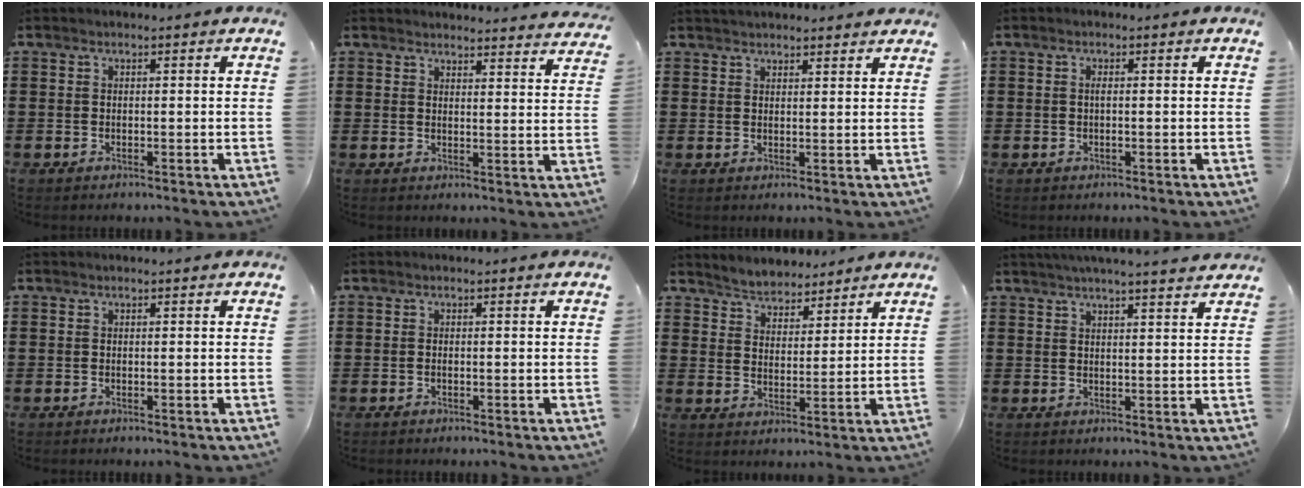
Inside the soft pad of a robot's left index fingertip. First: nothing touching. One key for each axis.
{"total": 3.3, "fx": 3.3, "fy": -0.1, "fz": 0.0, "tx": -0.003, "ty": -0.020, "tz": 0.060}
{"total": 2.1, "fx": 2.0, "fy": 0.2, "fz": 0.0, "tx": -0.006, "ty": -0.001, "tz": 0.040}
{"total": 0.7, "fx": 0.0, "fy": 0.2, "fz": 0.7, "tx": -0.016, "ty": -0.004, "tz": 0.001}
{"total": 0.0}
{"total": 0.0}
{"total": 4.1, "fx": 4.0, "fy": 0.8, "fz": -0.6, "tx": -0.008, "ty": -0.018, "tz": 0.073}
{"total": 3.4, "fx": 3.2, "fy": -0.6, "fz": 1.1, "tx": -0.032, "ty": -0.011, "tz": 0.056}